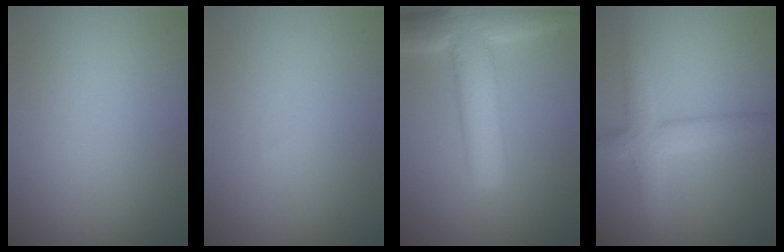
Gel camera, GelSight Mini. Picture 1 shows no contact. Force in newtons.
{"total": 0.0}
{"total": 9.0, "press": 8.9, "slide": 0.6}
{"total": 4.1, "press": 4.1, "slide": 0.4}